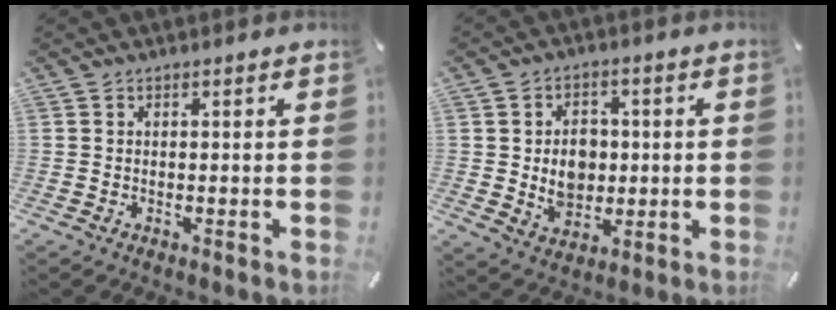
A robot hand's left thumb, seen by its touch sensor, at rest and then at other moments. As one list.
[{"total": 8.5, "force": [0.5, 7.1, 4.6], "torque": [-0.062, 0.003, 0.008]}]